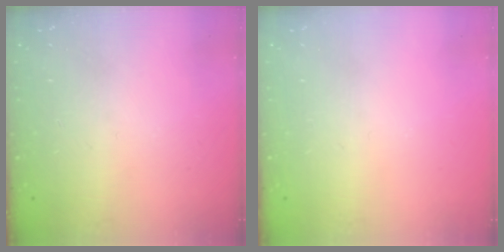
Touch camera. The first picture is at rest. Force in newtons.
{"total": 0.0}